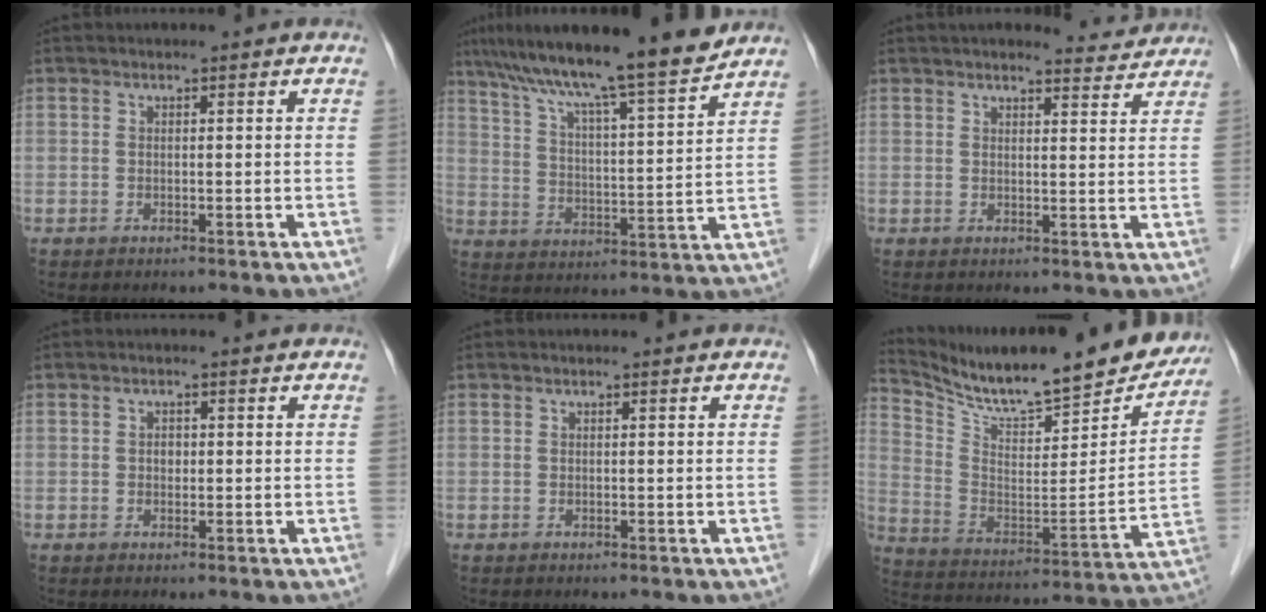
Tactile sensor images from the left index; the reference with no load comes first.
{"total": 16.3, "force": [13.8, -0.2, 8.7], "torque": [-0.141, 0.011, 0.216]}
{"total": 5.2, "force": [5.1, 0.8, 0.9], "torque": [-0.012, 0.007, 0.054]}
{"total": 1.0, "force": [0.0, 0.8, 0.6], "torque": [-0.009, 0.003, -0.001]}
{"total": 0.0}
{"total": 25.2, "force": [22.1, 4.4, 11.2], "torque": [-0.187, -0.043, 0.324]}